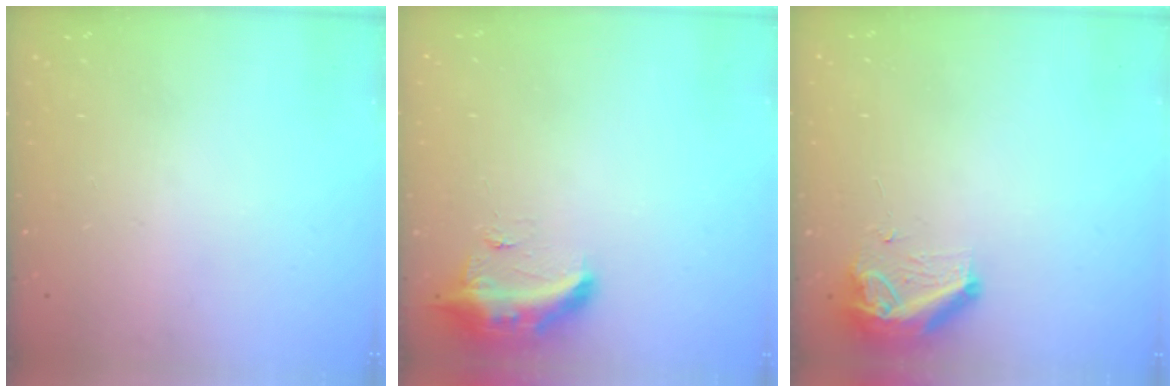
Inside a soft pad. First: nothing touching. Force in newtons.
{"total": 11.0, "press": 9.9, "slide": 4.8}
{"total": 8.5, "press": 8.5, "slide": 0.5}